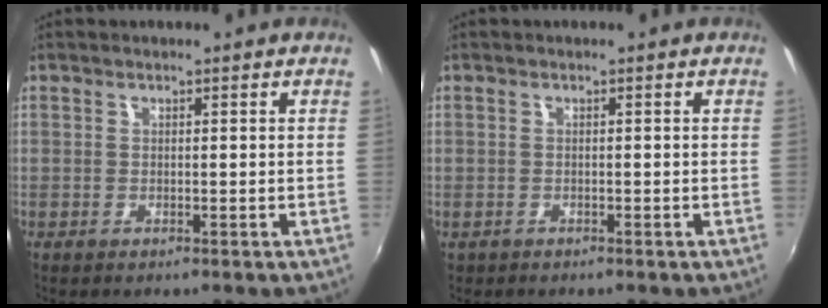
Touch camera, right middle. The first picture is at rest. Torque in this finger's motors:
{"motor_torque": [-0.11, -0.03, 0.04, -0.01]}